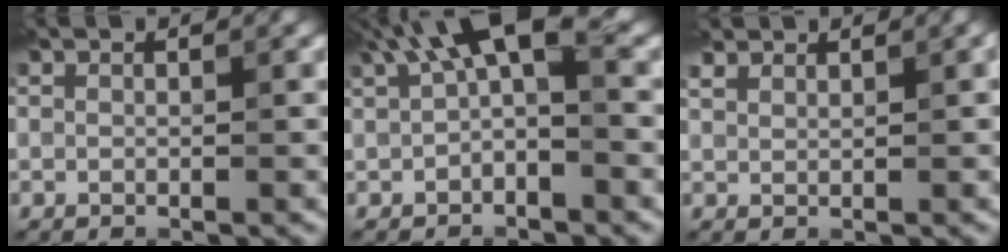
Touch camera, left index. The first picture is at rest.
{"total": 5.8, "force": [1.9, 2.3, 5.0], "torque": [-0.073, 0.014, 0.021]}
{"total": 2.0, "force": [1.9, 0.6, 0.5], "torque": [-0.013, 0.008, 0.039]}